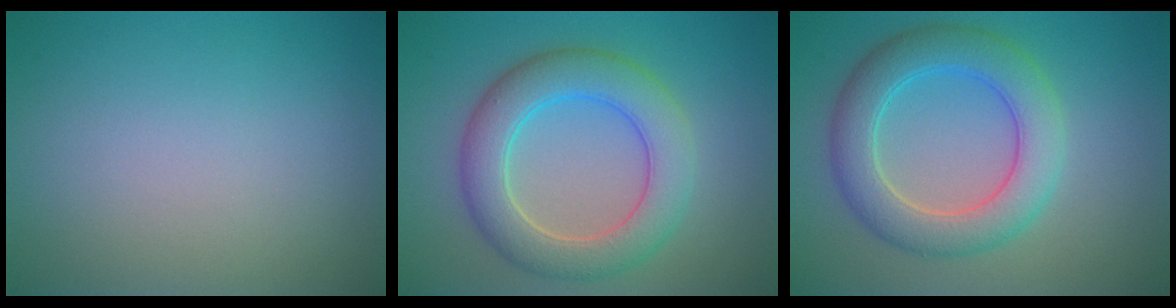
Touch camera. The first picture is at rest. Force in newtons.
{"total": 6.4, "press": 6.4, "slide": 0.4}
{"total": 6.0, "press": 6.0, "slide": 0.2}